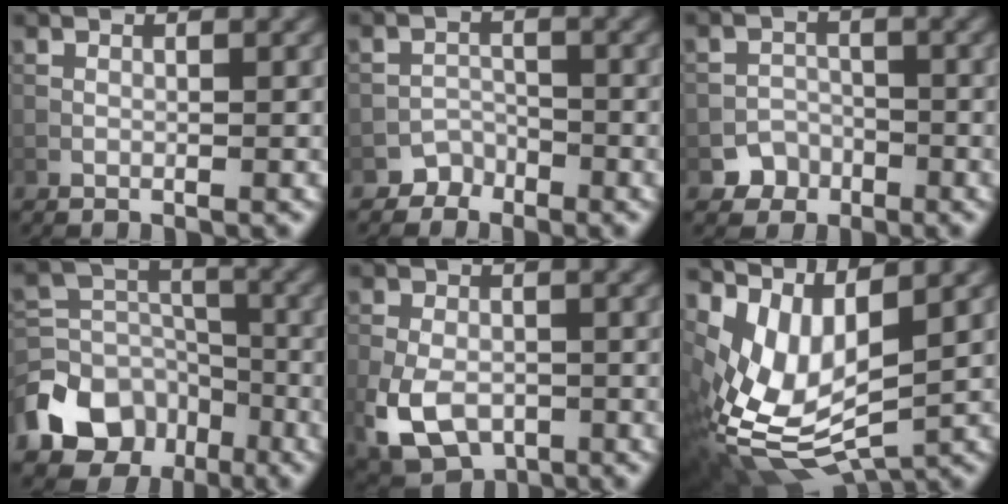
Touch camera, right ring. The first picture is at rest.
{"total": 2.0, "force": [-1.6, 1.2, -0.3], "torque": [0.017, 0.008, -0.023]}
{"total": 2.6, "force": [-1.6, 2.1, 0.0], "torque": [0.020, 0.005, -0.022]}
{"total": 10.3, "force": [-6.0, 7.5, 3.8], "torque": [-0.080, 0.007, -0.122]}
{"total": 7.4, "force": [-2.8, 4.8, 5.0], "torque": [-0.116, -0.020, -0.050]}
{"total": 9.0, "force": [1.0, 4.7, 7.6], "torque": [-0.174, -0.026, 0.033]}